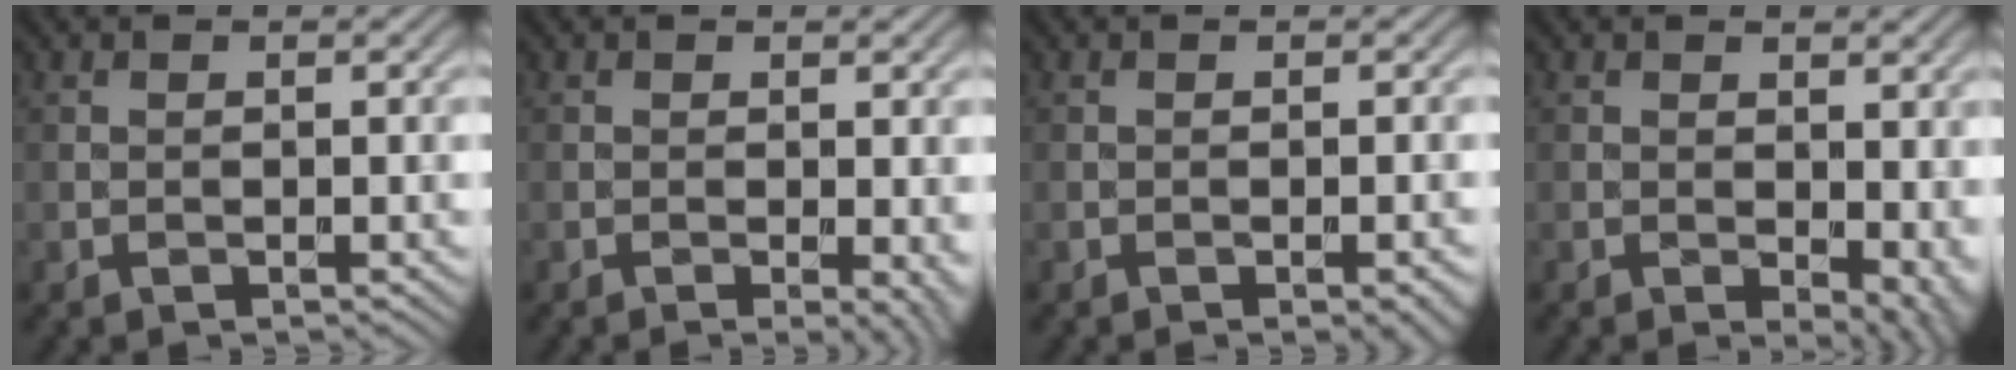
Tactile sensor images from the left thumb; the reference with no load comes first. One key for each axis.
{"total": 2.6, "fx": -0.5, "fy": 0.5, "fz": 2.5, "tx": -0.032, "ty": -0.006, "tz": -0.008}
{"total": 2.0, "fx": -1.1, "fy": 0.3, "fz": 1.6, "tx": -0.020, "ty": 0.002, "tz": -0.013}
{"total": 4.9, "fx": -0.4, "fy": 2.6, "fz": 4.1, "tx": -0.052, "ty": -0.012, "tz": 0.001}